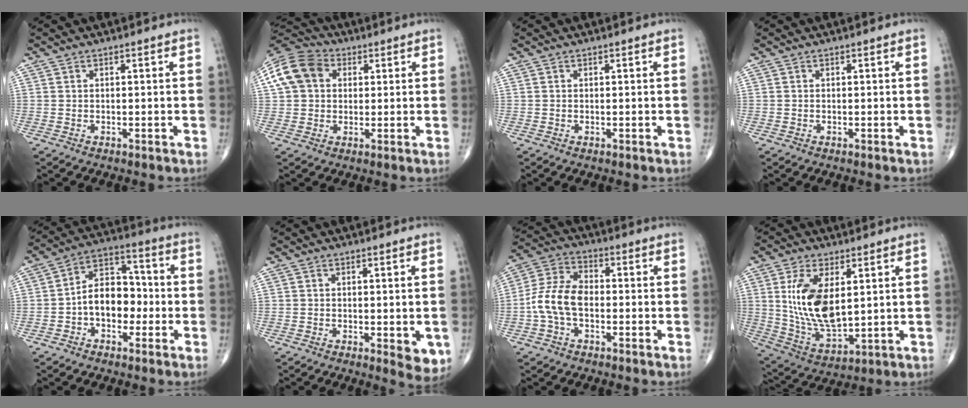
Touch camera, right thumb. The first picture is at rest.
{"total": 11.7, "force": [3.0, 9.2, 6.6], "torque": [-0.121, 0.022, 0.044]}
{"total": 0.0}
{"total": 0.0}
{"total": 10.8, "force": [-1.9, 7.2, 7.8], "torque": [-0.097, 0.041, -0.047]}
{"total": 5.1, "force": [-1.2, 2.0, 4.5], "torque": [-0.043, -0.010, -0.013]}
{"total": 9.4, "force": [-1.8, 5.8, 7.2], "torque": [-0.146, 0.031, -0.045]}
{"total": 14.6, "force": [3.1, 7.3, 12.2], "torque": [-0.228, -0.023, 0.074]}